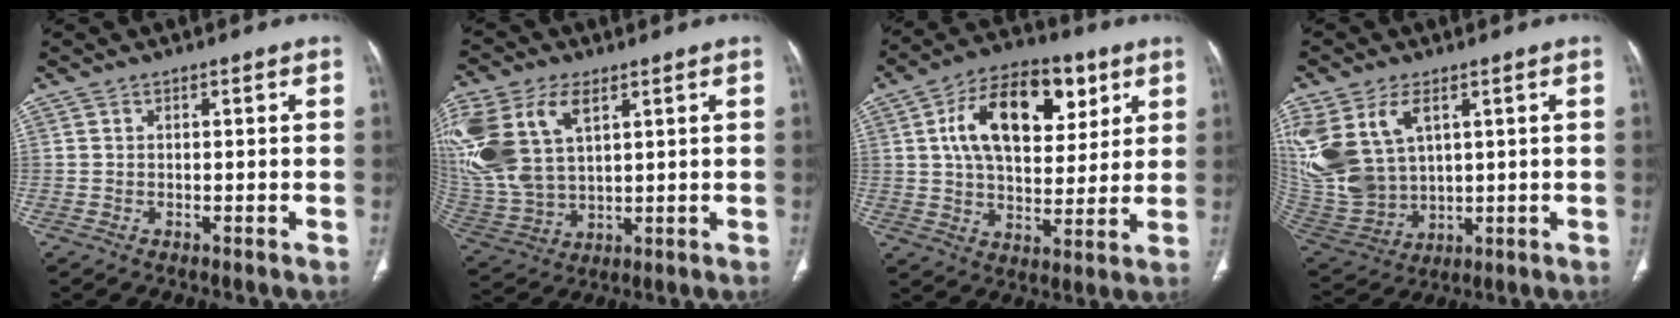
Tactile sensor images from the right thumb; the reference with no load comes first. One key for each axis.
{"total": 21.3, "fx": 8.1, "fy": 12.8, "fz": 15.1, "tx": -0.364, "ty": -0.001, "tz": 0.163}
{"total": 18.6, "fx": 6.4, "fy": 10.8, "fz": 13.7, "tx": -0.188, "ty": -0.004, "tz": 0.100}
{"total": 18.3, "fx": 6.4, "fy": 11.9, "fz": 12.3, "tx": -0.284, "ty": -0.014, "tz": 0.150}